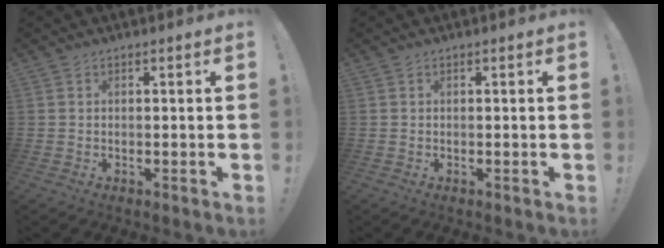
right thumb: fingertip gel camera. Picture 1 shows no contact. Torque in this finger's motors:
{"motor_torque": [0.00, 0.00, 0.00, 0.00, 0.00]}